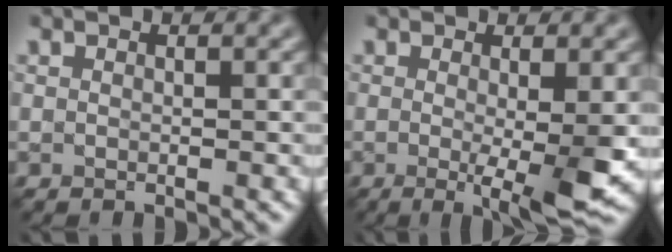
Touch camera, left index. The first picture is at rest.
{"total": 4.7, "force": [-0.7, 0.5, 4.6], "torque": [-0.068, -0.014, -0.006]}